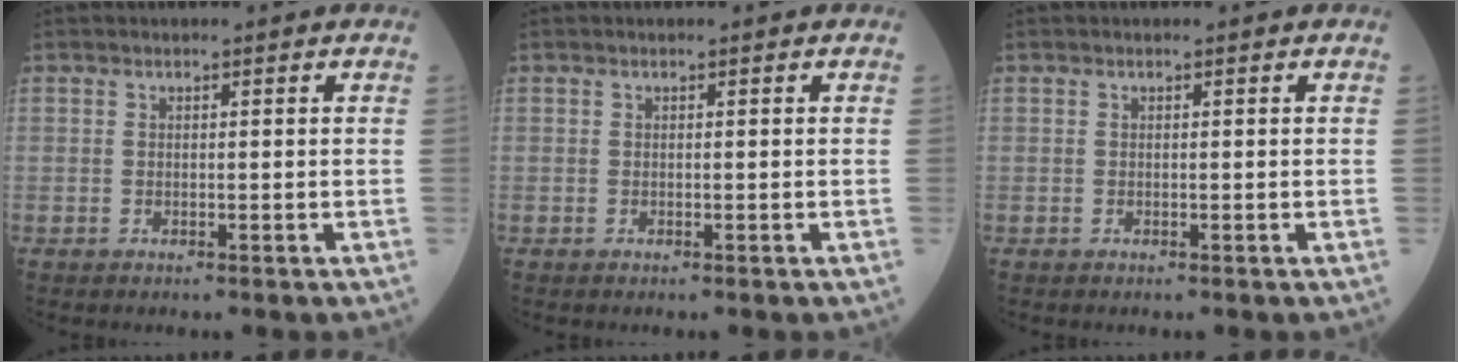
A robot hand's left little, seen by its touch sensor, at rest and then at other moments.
{"total": 0.0}
{"total": 0.0}